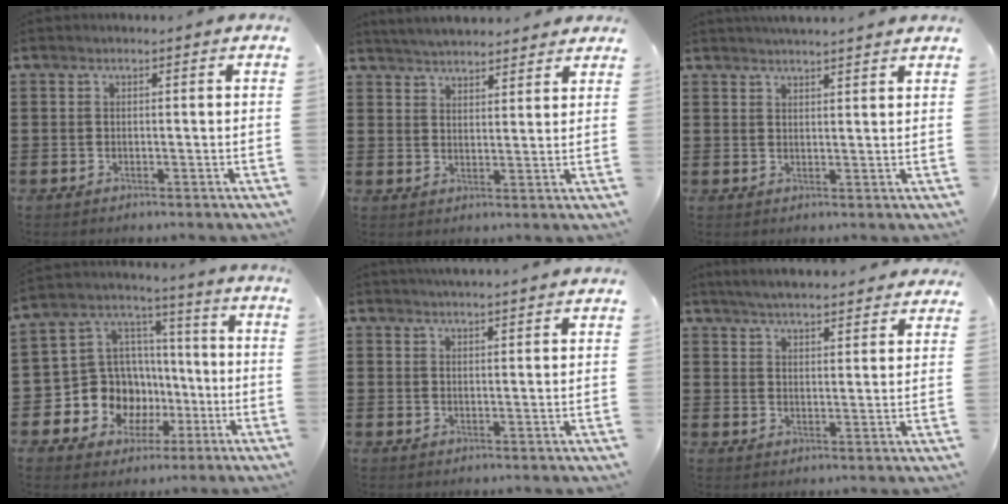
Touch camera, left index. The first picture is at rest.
{"total": 3.9, "force": [3.9, 0.2, 0.5], "torque": [-0.020, -0.013, 0.072]}
{"total": 2.4, "force": [2.4, -0.3, 0.3], "torque": [-0.013, -0.006, 0.046]}
{"total": 11.0, "force": [-2.9, 10.1, 3.2], "torque": [-0.114, 0.008, -0.045]}
{"total": 2.6, "force": [2.5, -0.3, 0.4], "torque": [-0.013, -0.006, 0.048]}
{"total": 4.8, "force": [4.7, -0.3, 1.0], "torque": [-0.034, -0.020, 0.084]}